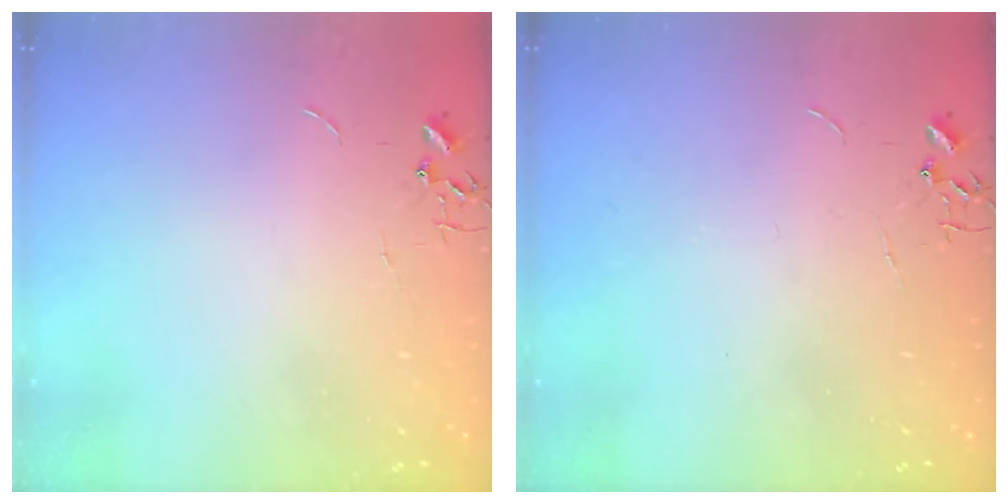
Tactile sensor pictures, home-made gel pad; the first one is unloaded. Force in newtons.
{"total": 0.0}